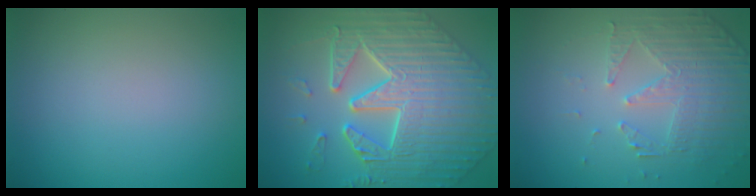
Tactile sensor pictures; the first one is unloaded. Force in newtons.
{"total": 10.1, "press": 7.5, "slide": 6.8}
{"total": 5.0, "press": 3.5, "slide": 3.6}